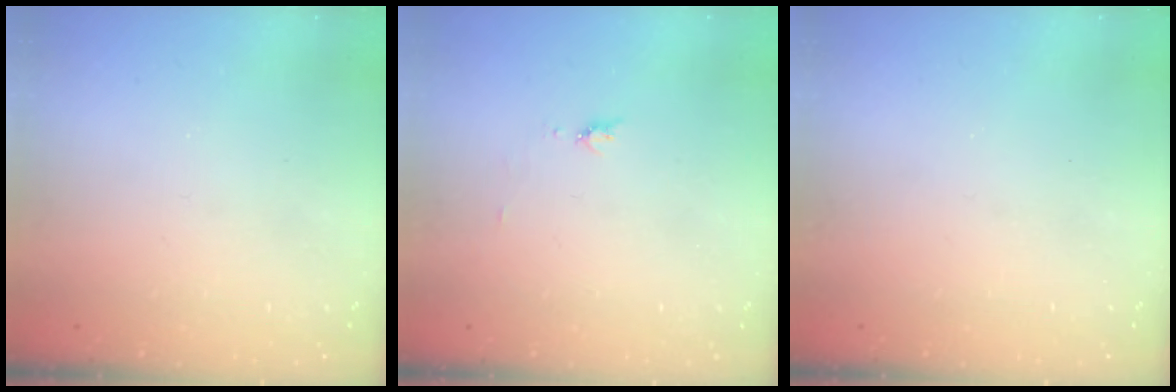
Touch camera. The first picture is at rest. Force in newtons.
{"total": 4.8, "press": 4.7, "slide": 0.6}
{"total": 0.0}